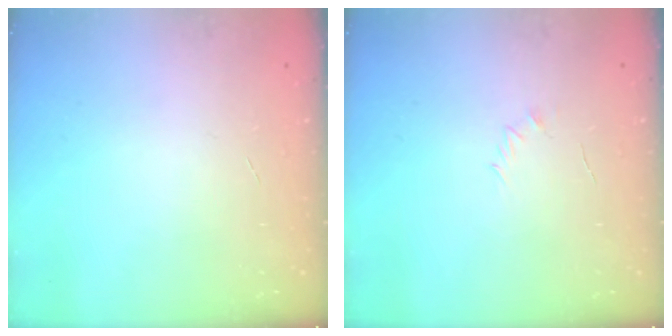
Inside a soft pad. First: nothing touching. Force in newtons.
{"total": 2.5, "press": 2.4, "slide": 0.7}